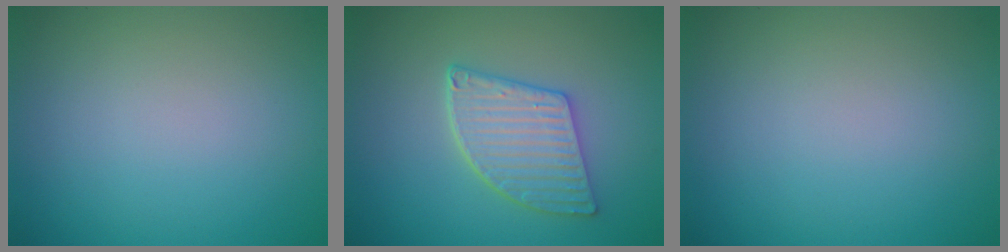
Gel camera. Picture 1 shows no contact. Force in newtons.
{"total": 4.8, "press": 4.1, "slide": 2.5}
{"total": 0.0}